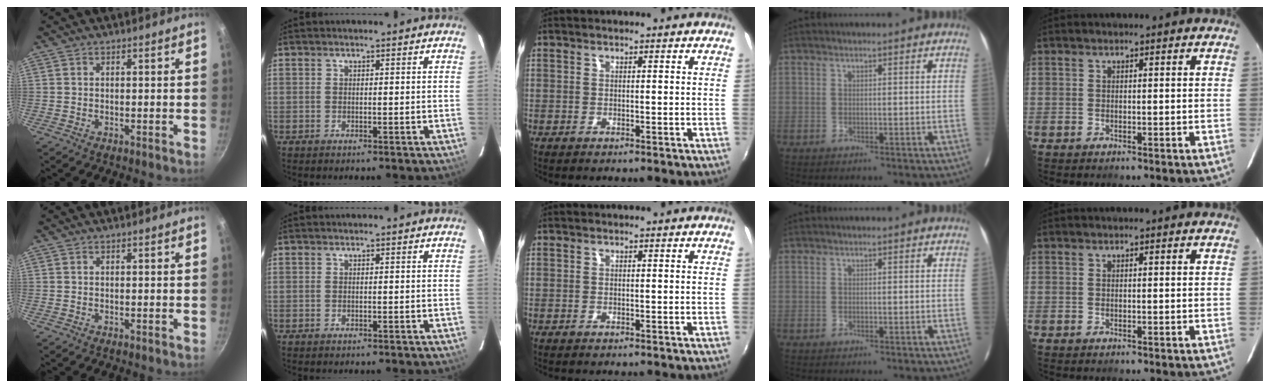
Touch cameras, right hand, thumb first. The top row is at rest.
{}